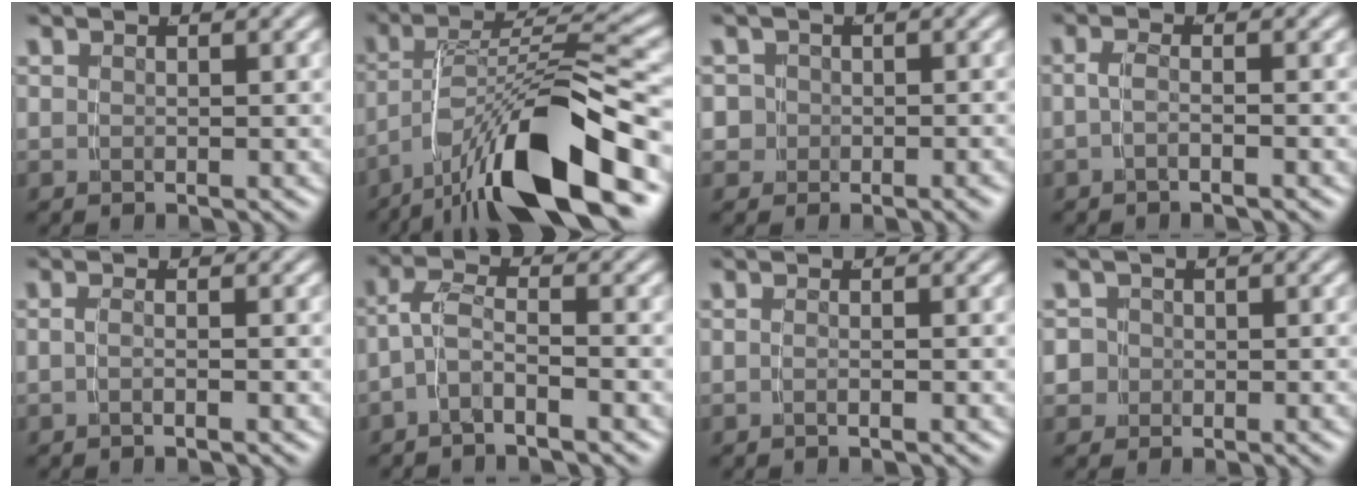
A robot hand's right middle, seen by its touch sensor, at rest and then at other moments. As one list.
[{"total": 10.0, "force": [-4.0, 3.4, 8.4], "torque": [-0.142, -0.007, -0.056]}, {"total": 3.8, "force": [-0.7, 3.6, 1.0], "torque": [-0.032, -0.011, -0.013]}, {"total": 1.6, "force": [-0.9, -0.4, 1.2], "torque": [-0.028, -0.005, -0.016]}, {"total": 1.3, "force": [-0.8, -0.6, 0.8], "torque": [-0.017, -0.003, -0.015]}, {"total": 2.9, "force": [-1.6, 1.4, 2.0], "torque": [-0.049, -0.017, -0.026]}, {"total": 0.9, "force": [-0.7, -0.5, 0.4], "torque": [-0.009, 0.000, -0.012]}, {"total": 4.2, "force": [-0.8, 4.0, 1.0], "torque": [-0.037, -0.014, -0.016]}]